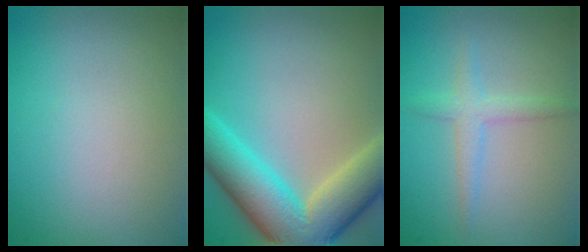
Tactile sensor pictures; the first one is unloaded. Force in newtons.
{"total": 11.3, "press": 11.3, "slide": 0.6}
{"total": 2.0, "press": 2.0, "slide": 0.1}